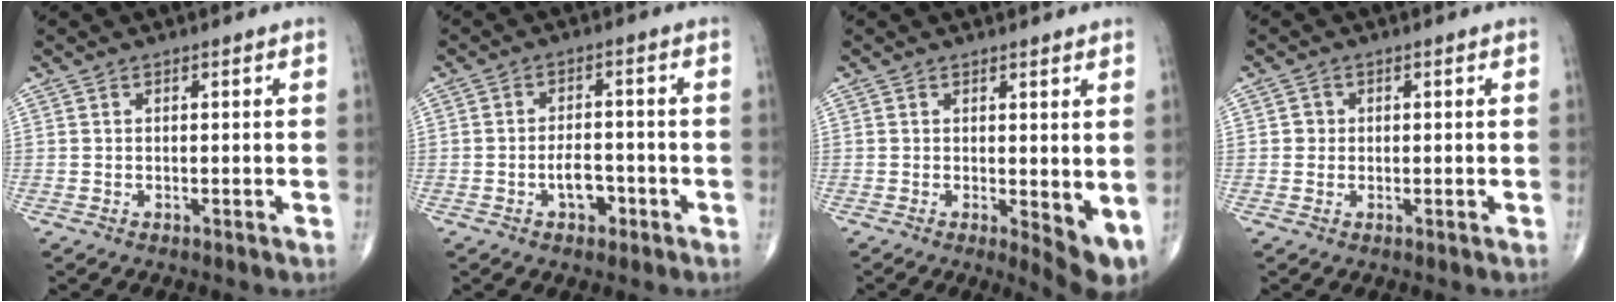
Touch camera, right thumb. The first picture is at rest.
{"total": 4.6, "force": [-2.0, 2.7, 3.2], "torque": [-0.034, 0.018, -0.033]}
{"total": 5.9, "force": [0.0, 2.1, 5.5], "torque": [-0.069, -0.016, 0.003]}
{"total": 1.5, "force": [0.1, 1.4, 0.3], "torque": [0.003, 0.004, -0.001]}